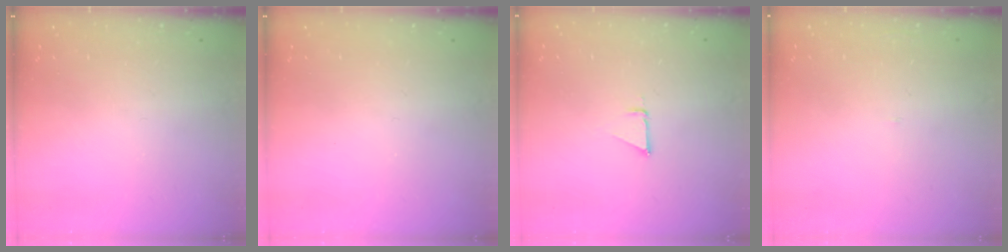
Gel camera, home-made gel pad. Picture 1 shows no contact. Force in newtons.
{"total": 0.0}
{"total": 2.5, "press": 2.5, "slide": 0.1}
{"total": 1.7, "press": 1.6, "slide": 0.1}